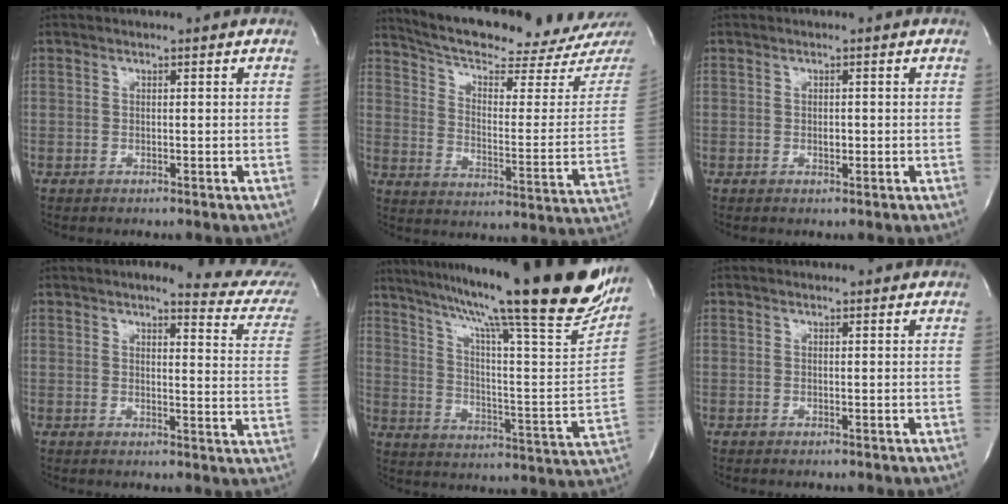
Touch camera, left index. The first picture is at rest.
{"total": 23.8, "force": [21.6, 2.1, 9.8], "torque": [-0.150, -0.063, 0.287]}
{"total": 0.9, "force": [-0.2, 0.5, 0.8], "torque": [-0.013, -0.001, -0.002]}
{"total": 11.8, "force": [10.4, 1.5, 5.4], "torque": [-0.051, -0.039, 0.094]}
{"total": 31.2, "force": [24.3, 2.1, 19.5], "torque": [-0.285, -0.054, 0.330]}
{"total": 1.2, "force": [1.1, 0.4, 0.4], "torque": [-0.014, 0.008, 0.009]}